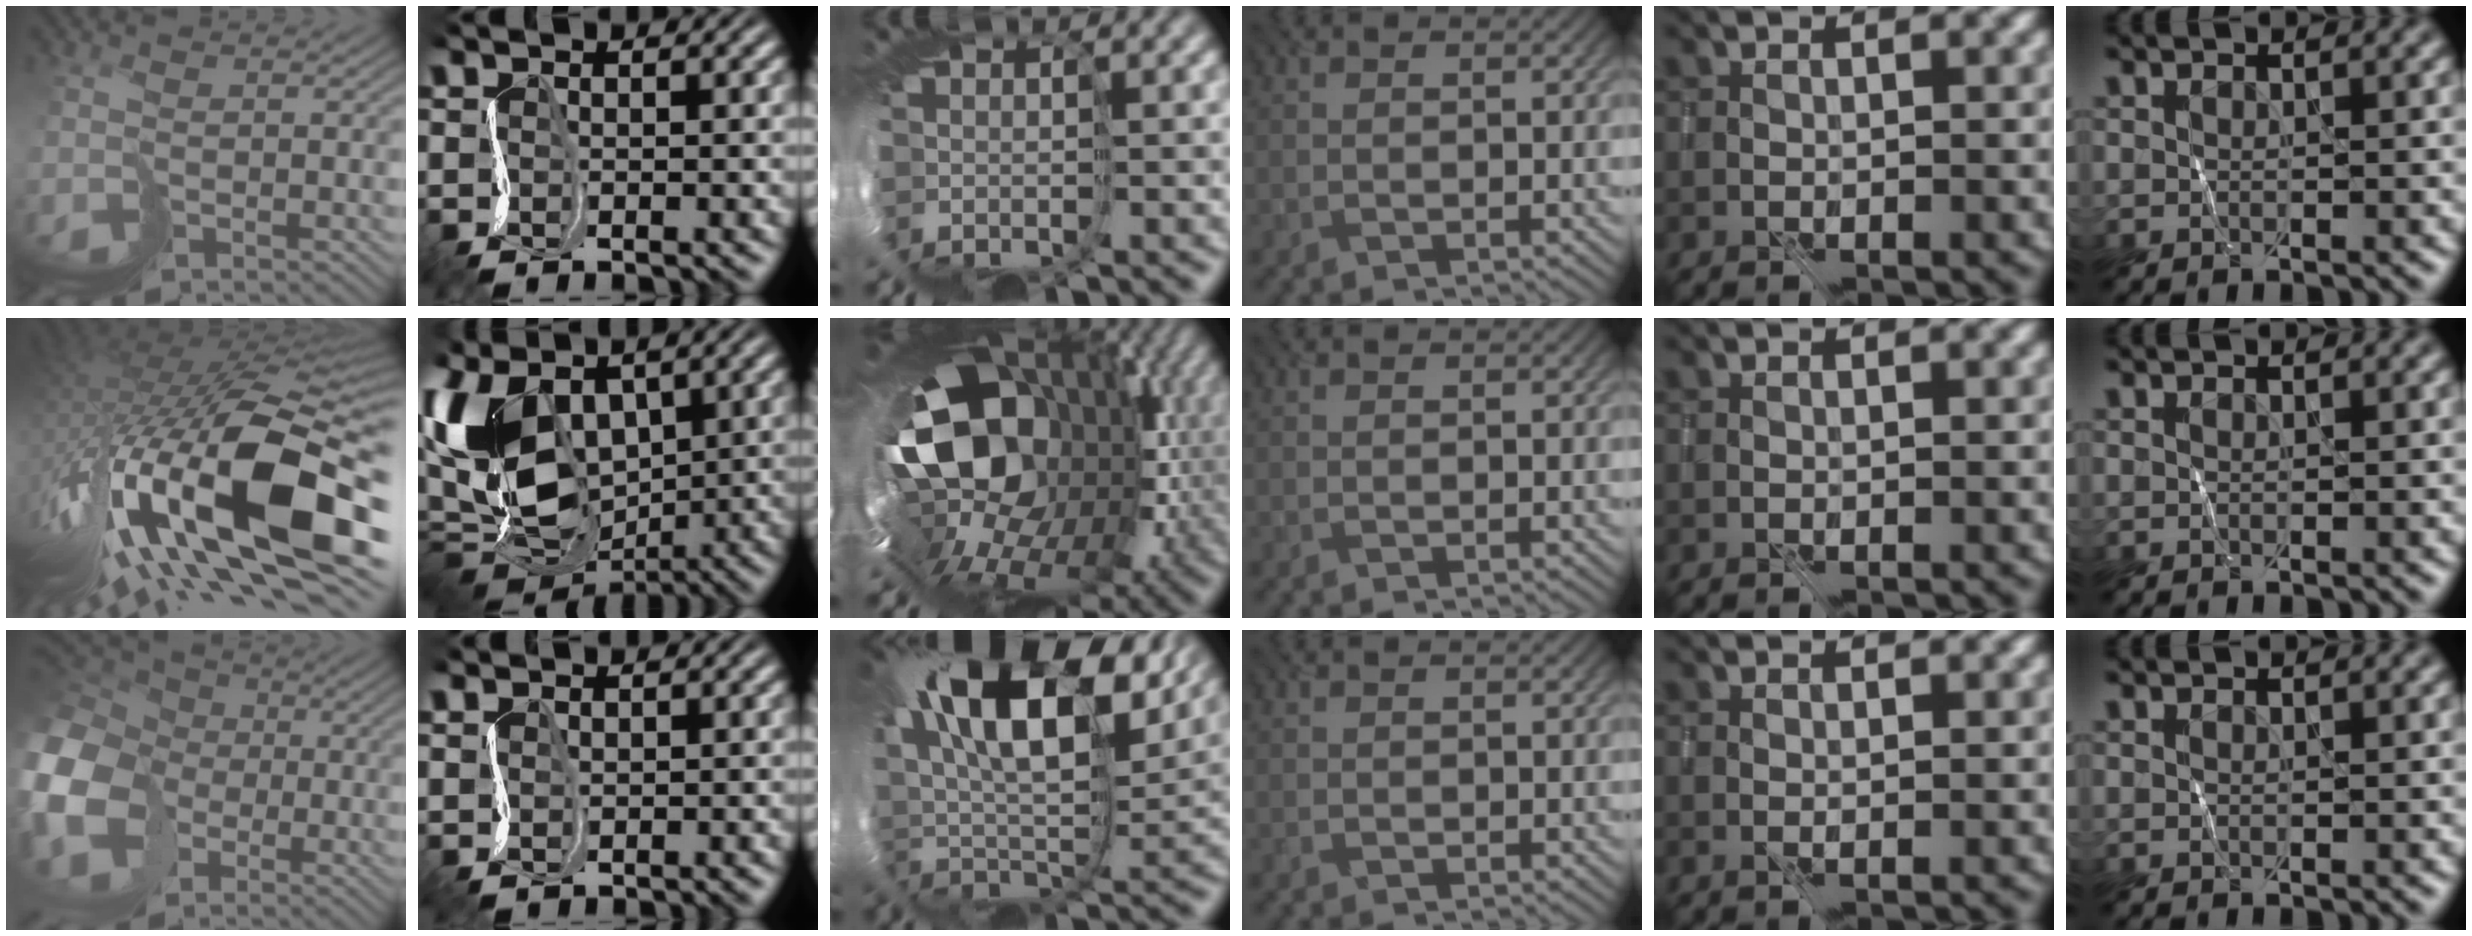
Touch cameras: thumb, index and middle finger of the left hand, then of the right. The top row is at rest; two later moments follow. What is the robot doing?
{"motion": "cut", "object": "tissue"}